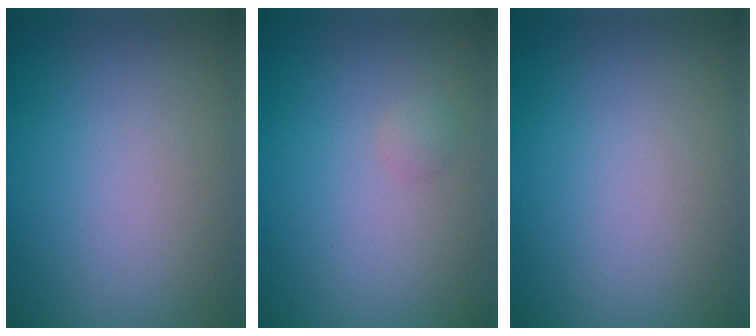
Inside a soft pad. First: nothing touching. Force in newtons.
{"total": 0.6, "press": 0.6, "slide": 0.0}
{"total": 0.0}